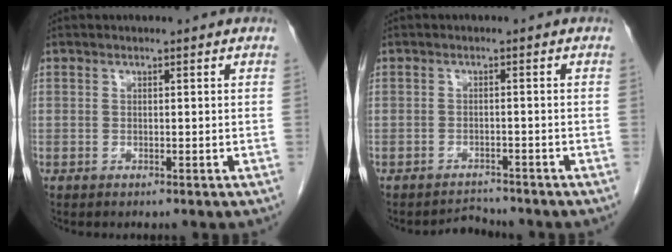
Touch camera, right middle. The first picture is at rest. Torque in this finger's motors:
{"motor_torque": [-0.82, -0.26, -0.27, -0.06]}